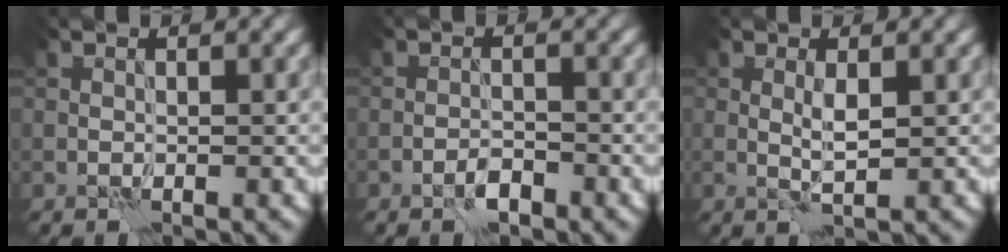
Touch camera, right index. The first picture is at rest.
{"total": 1.6, "force": [-1.2, 0.4, 0.9], "torque": [-0.015, 0.005, -0.024]}
{"total": 1.5, "force": [0.5, 0.1, 1.4], "torque": [-0.032, -0.002, 0.009]}